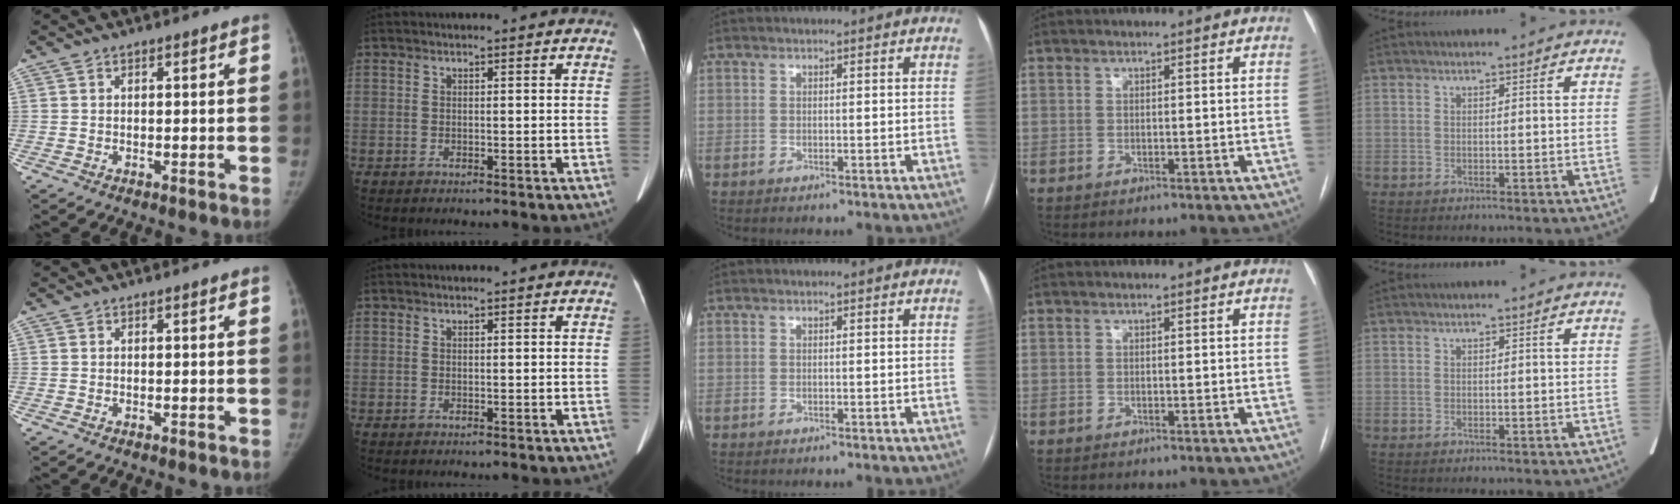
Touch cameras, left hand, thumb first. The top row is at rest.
{}